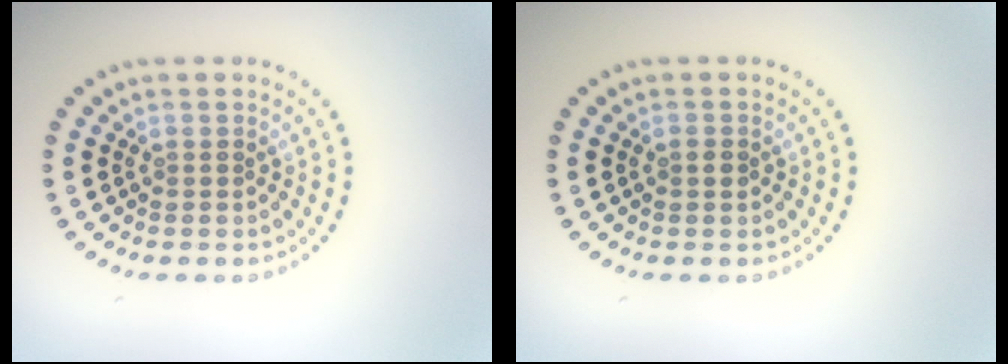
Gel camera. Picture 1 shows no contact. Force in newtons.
{"total": 0.9, "press": 0.9, "slide": 0.0}